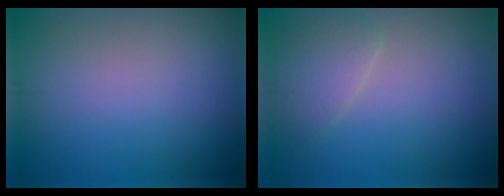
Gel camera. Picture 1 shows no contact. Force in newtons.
{"total": 2.9, "press": 2.8, "slide": 0.4}